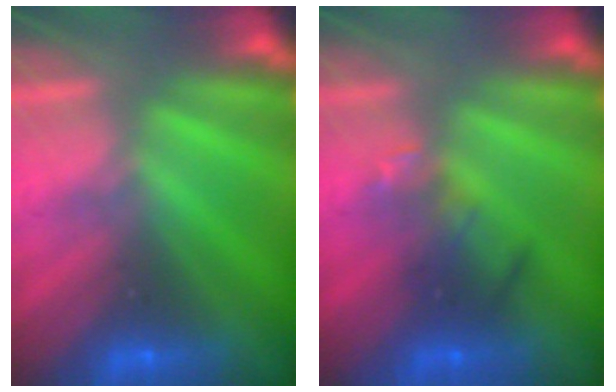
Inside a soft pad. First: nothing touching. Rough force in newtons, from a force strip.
{"total": 2.4}